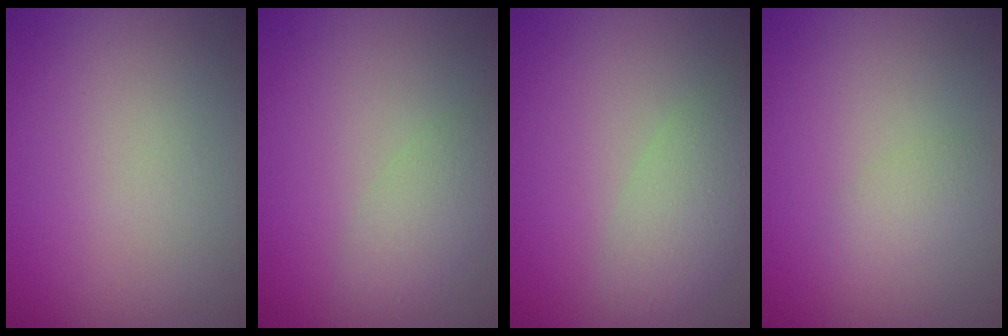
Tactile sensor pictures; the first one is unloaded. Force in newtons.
{"total": 2.8, "press": 2.8, "slide": 0.1}
{"total": 4.2, "press": 4.2, "slide": 0.3}
{"total": 1.6, "press": 1.6, "slide": 0.1}